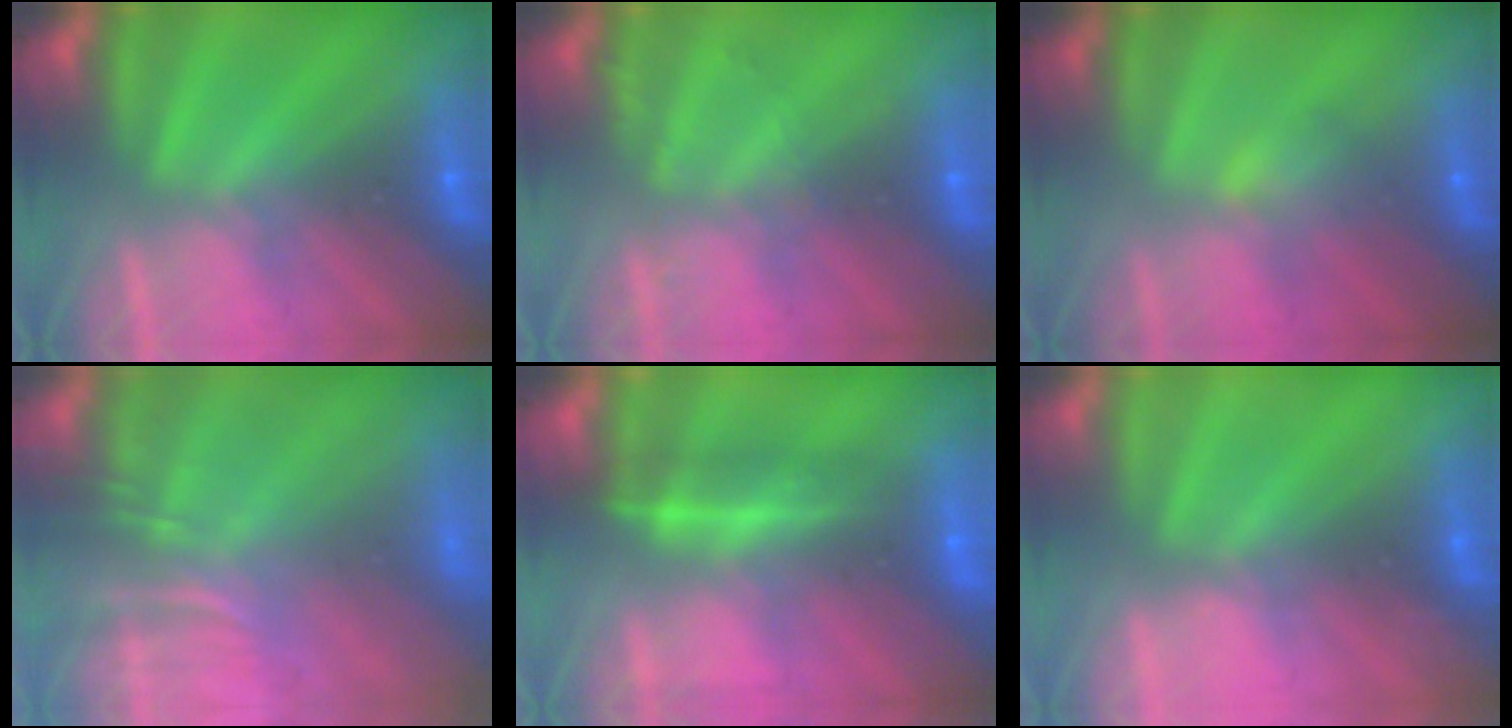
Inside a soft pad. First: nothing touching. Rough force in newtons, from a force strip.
{"total": 2.0}
{"total": 2.8}
{"total": 7.2}
{"total": 2.1}
{"total": 2.2}